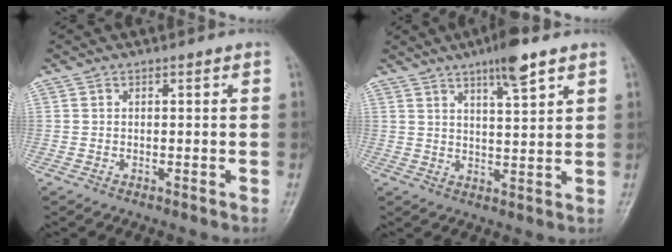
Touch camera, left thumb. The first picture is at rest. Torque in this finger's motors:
{"motor_torque": [1.63, 0.46, 1.12, -0.72, 0.01]}